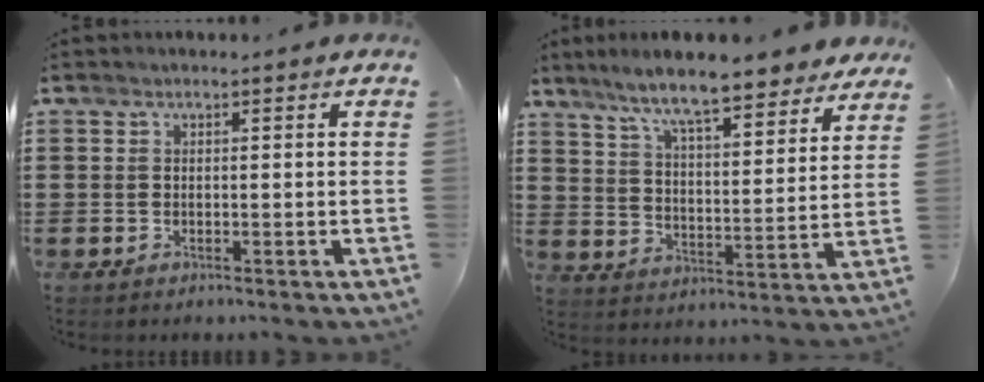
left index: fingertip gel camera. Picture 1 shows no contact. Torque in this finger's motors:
{"motor_torque": [1.34, -0.80, 1.05, 0.21]}